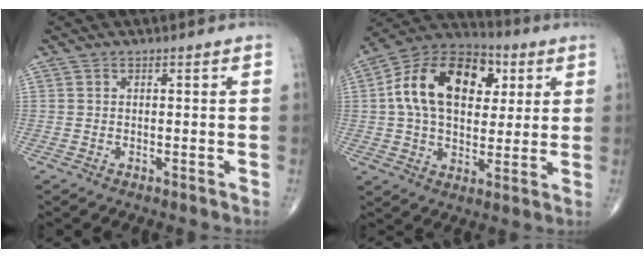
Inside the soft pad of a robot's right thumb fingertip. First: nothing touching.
{"total": 20.1, "force": [4.7, 13.0, 14.6], "torque": [-0.224, 0.011, 0.070]}